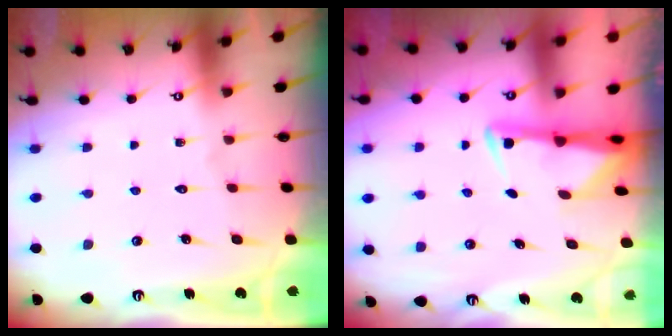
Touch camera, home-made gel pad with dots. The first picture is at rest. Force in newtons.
{"total": 2.9, "press": 2.8, "slide": 0.6}